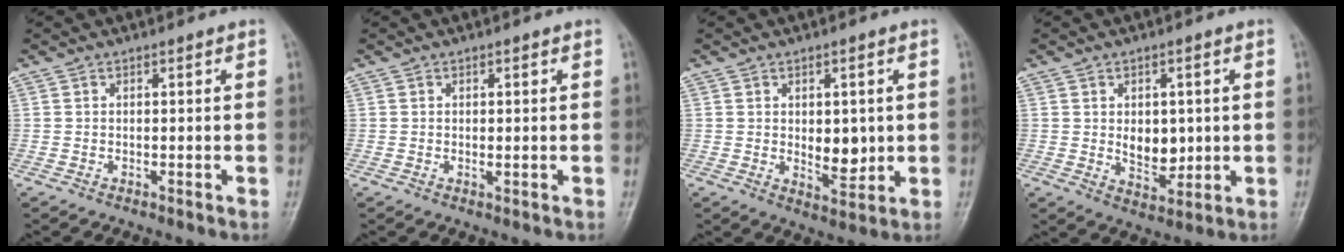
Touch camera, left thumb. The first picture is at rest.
{"total": 1.2, "force": [0.2, 0.4, 1.1], "torque": [-0.016, -0.001, 0.006]}
{"total": 6.6, "force": [0.3, 3.7, 5.5], "torque": [-0.056, -0.013, 0.015]}
{"total": 7.1, "force": [0.5, 4.7, 5.3], "torque": [-0.054, -0.012, 0.020]}